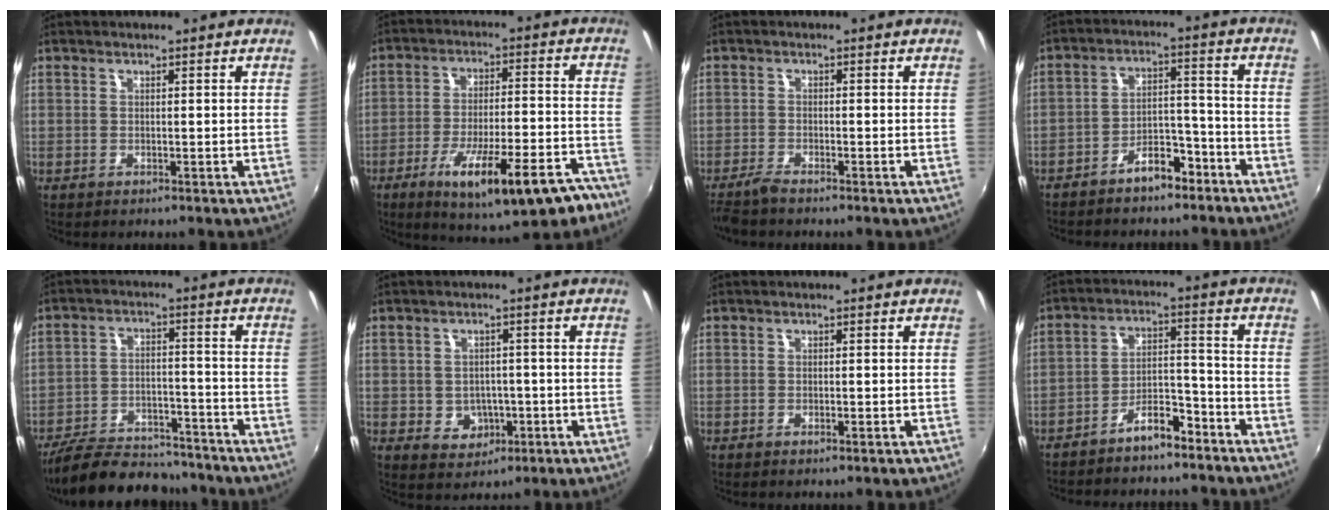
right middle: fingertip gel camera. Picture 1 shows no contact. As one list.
[{"total": 19.8, "force": [-12.6, 5.3, 14.3], "torque": [-0.225, -0.028, -0.177]}, {"total": 2.9, "force": [-2.6, 0.0, 1.3], "torque": [-0.043, -0.008, -0.055]}, {"total": 8.8, "force": [-6.9, 4.0, 3.7], "torque": [-0.071, 0.041, -0.094]}, {"total": 17.1, "force": [-14.8, 5.9, 6.3], "torque": [-0.140, 0.003, -0.216]}, {"total": 5.6, "force": [-1.5, 5.0, 2.1], "torque": [-0.050, 0.006, -0.007]}, {"total": 1.1, "force": [-0.7, 0.3, 0.8], "torque": [-0.012, 0.000, -0.012]}, {"total": 10.0, "force": [-8.6, 3.4, 3.8], "torque": [-0.079, 0.043, -0.124]}]